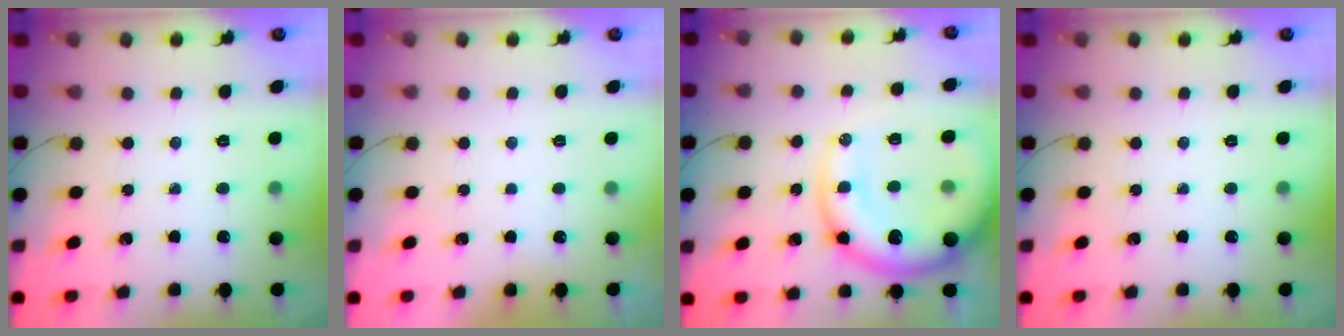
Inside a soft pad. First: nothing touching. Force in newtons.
{"total": 2.8, "press": 2.8, "slide": 0.1}
{"total": 20.2, "press": 19.8, "slide": 3.9}
{"total": 0.0}